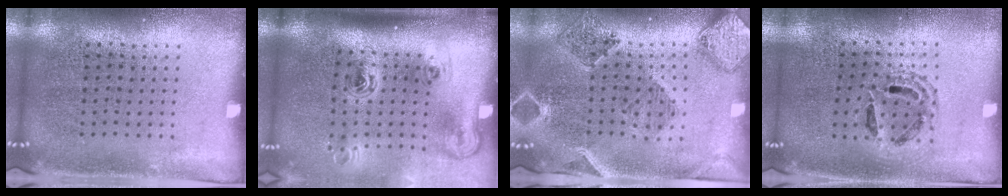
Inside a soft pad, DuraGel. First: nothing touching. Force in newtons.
{"total": 2.2, "press": 1.4, "slide": 1.7}
{"total": 1.5, "press": 1.5, "slide": 0.2}
{"total": 1.3, "press": 1.1, "slide": 0.6}